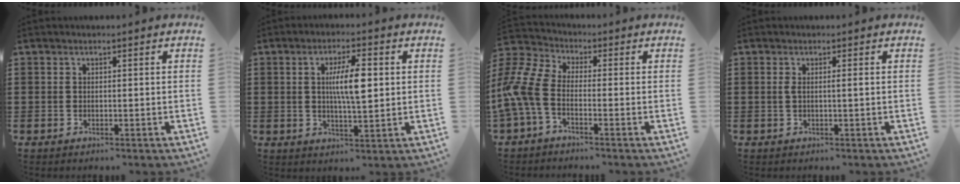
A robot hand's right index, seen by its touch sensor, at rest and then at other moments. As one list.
[{"total": 7.2, "force": [1.1, 1.8, 6.9], "torque": [-0.137, 0.005, 0.013]}, {"total": 7.3, "force": [-2.6, 3.5, 5.8], "torque": [-0.169, -0.019, -0.061]}, {"total": 1.2, "force": [0.0, -0.1, 1.2], "torque": [-0.024, -0.001, -0.001]}]